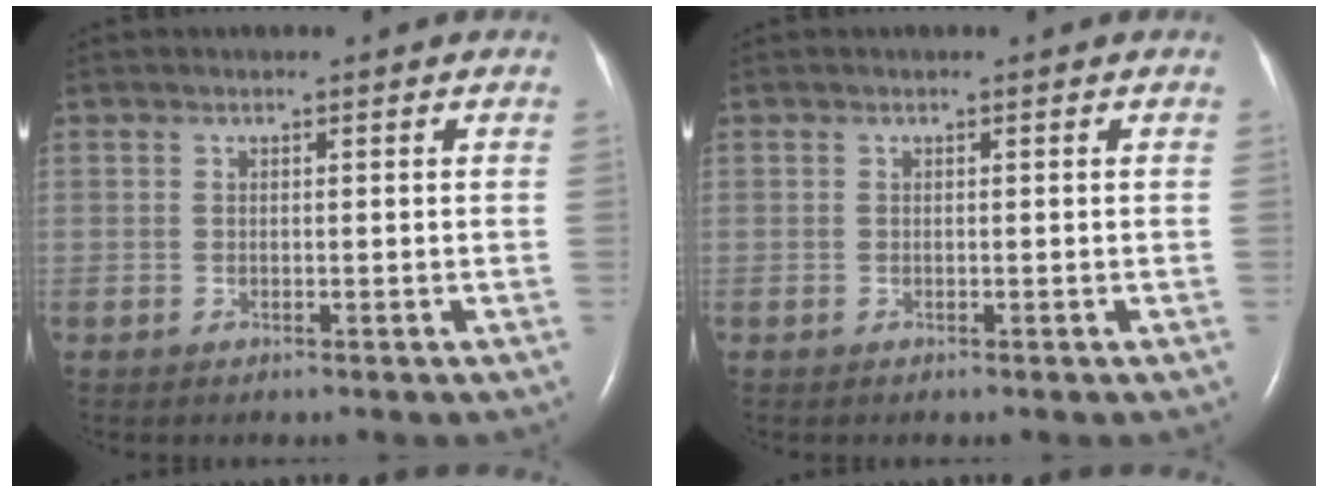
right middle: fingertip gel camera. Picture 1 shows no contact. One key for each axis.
{"total": 0.0}